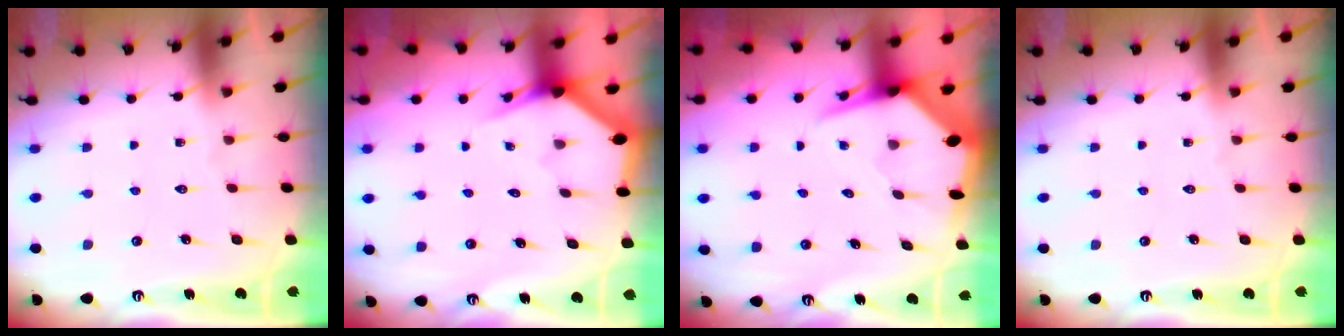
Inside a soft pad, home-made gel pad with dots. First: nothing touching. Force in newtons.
{"total": 2.7, "press": 2.7, "slide": 0.1}
{"total": 6.1, "press": 6.0, "slide": 0.8}
{"total": 0.0}